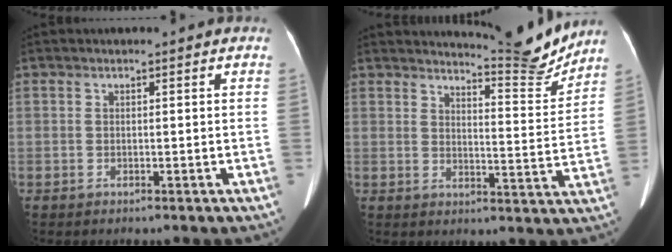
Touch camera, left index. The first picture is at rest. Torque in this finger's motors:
{"motor_torque": [-0.22, -0.61, 0.07, 0.03]}